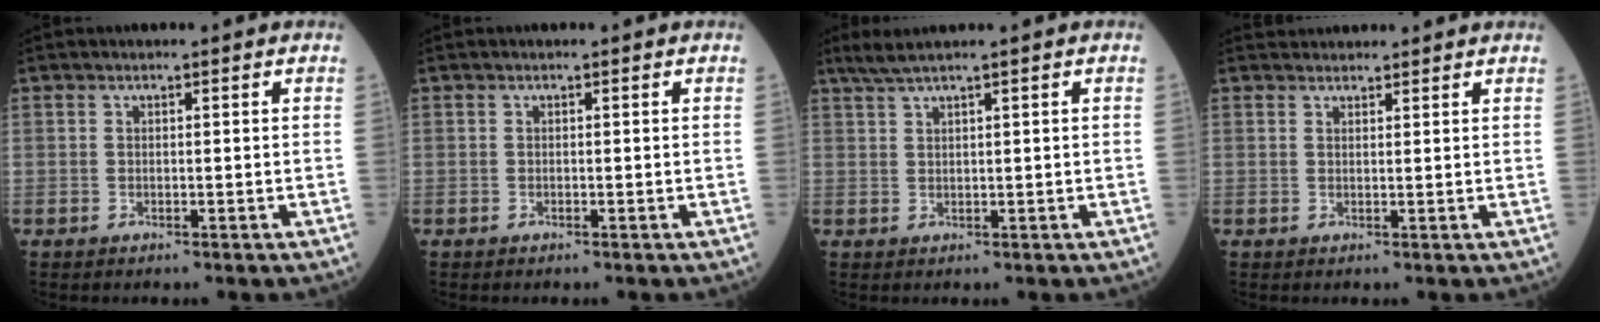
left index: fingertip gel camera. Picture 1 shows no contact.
{"total": 0.0}
{"total": 3.2, "force": [2.6, -0.6, 1.8], "torque": [-0.040, 0.014, 0.054]}
{"total": 4.7, "force": [4.6, 1.1, 0.6], "torque": [-0.006, 0.030, 0.060]}